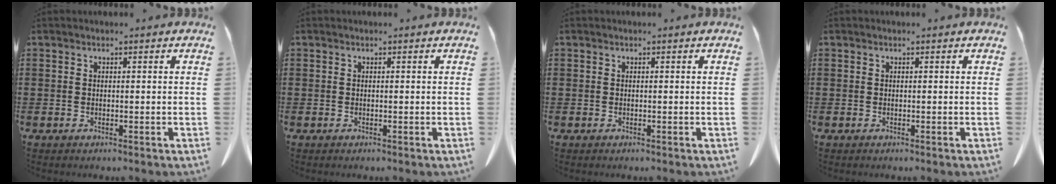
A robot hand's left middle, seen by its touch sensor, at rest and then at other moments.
{"total": 0.0}
{"total": 0.0}
{"total": 0.0}